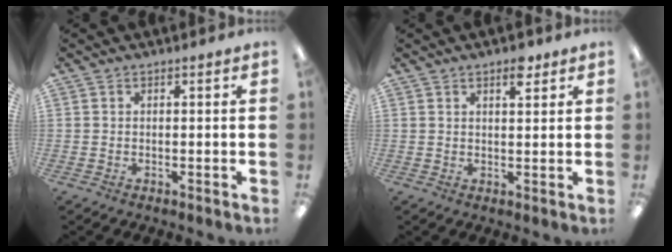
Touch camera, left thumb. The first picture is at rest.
{"total": 3.9, "force": [2.7, 1.5, 2.4], "torque": [-0.021, -0.012, 0.041]}